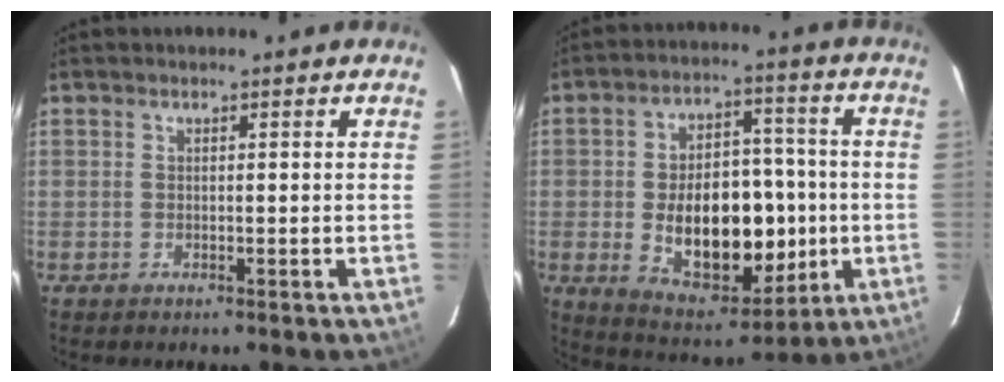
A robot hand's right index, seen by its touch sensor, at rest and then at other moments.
{"total": 18.4, "force": [-2.6, 11.4, 14.2], "torque": [-0.249, 0.012, -0.013]}